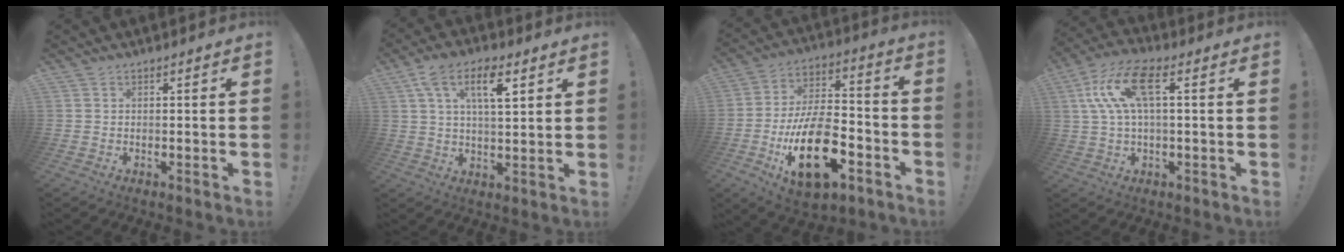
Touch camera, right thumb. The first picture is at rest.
{"total": 10.3, "force": [4.4, 4.4, 8.2], "torque": [-0.138, 0.000, 0.076]}
{"total": 23.4, "force": [-9.2, 11.9, 18.0], "torque": [-0.324, 0.053, -0.145]}
{"total": 12.8, "force": [3.0, 5.2, 11.3], "torque": [-0.229, 0.009, 0.055]}